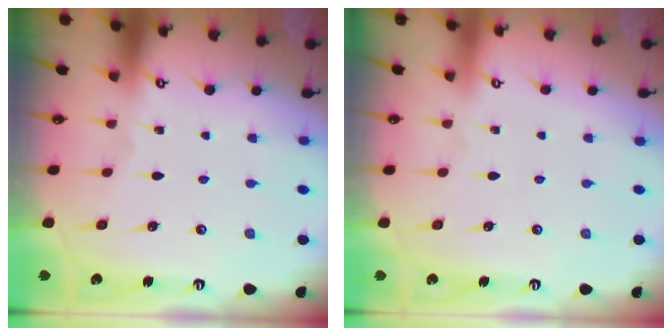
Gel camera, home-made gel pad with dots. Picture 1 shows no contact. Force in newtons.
{"total": 3.8, "press": 3.8, "slide": 0.1}